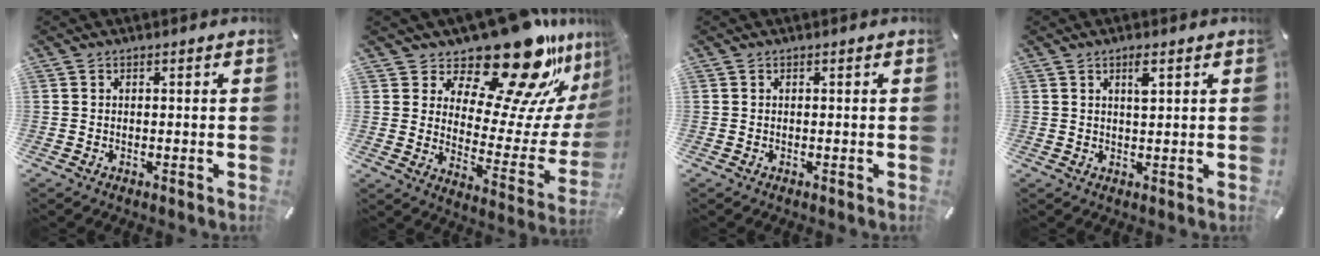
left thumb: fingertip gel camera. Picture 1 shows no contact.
{"total": 24.2, "force": [19.2, 8.5, 12.2], "torque": [-0.170, -0.153, 0.316]}
{"total": 0.0}
{"total": 2.9, "force": [1.5, 0.6, 2.4], "torque": [-0.045, 0.000, 0.023]}